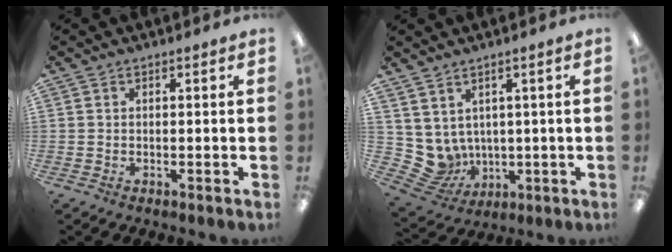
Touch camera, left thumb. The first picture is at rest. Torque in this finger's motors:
{"motor_torque": [-0.30, -0.22, 0.01, -0.20, 0.01]}